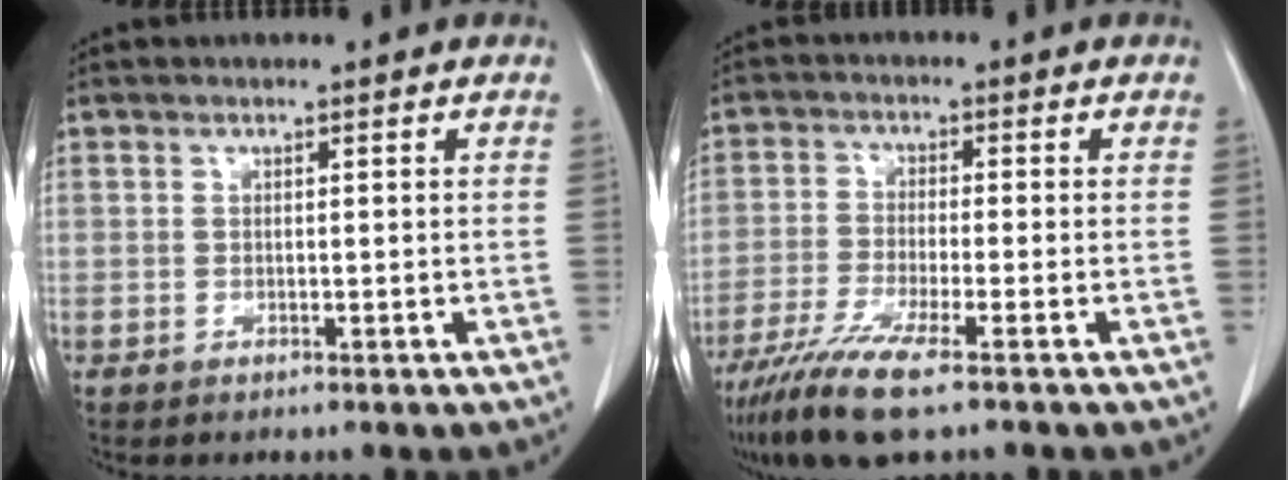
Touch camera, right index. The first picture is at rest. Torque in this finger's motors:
{"motor_torque": [1.01, -0.93, 0.22, 0.14]}